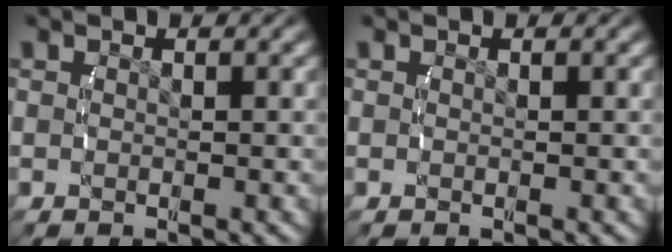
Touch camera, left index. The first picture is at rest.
{"total": 0.0}